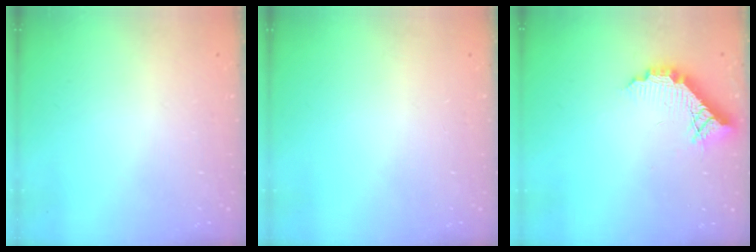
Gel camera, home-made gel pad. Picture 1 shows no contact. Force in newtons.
{"total": 0.0}
{"total": 12.0, "press": 12.0, "slide": 0.7}